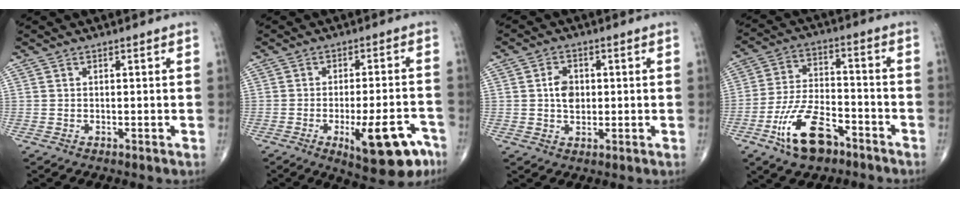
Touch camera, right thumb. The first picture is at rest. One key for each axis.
{"total": 13.6, "fx": -6.4, "fy": 4.7, "fz": 11.0, "tx": -0.134, "ty": 0.026, "tz": -0.079}
{"total": 4.6, "fx": 0.4, "fy": 3.3, "fz": 3.2, "tx": -0.043, "ty": 0.001, "tz": 0.003}
{"total": 13.2, "fx": -7.4, "fy": 6.4, "fz": 8.9, "tx": -0.157, "ty": 0.044, "tz": -0.134}